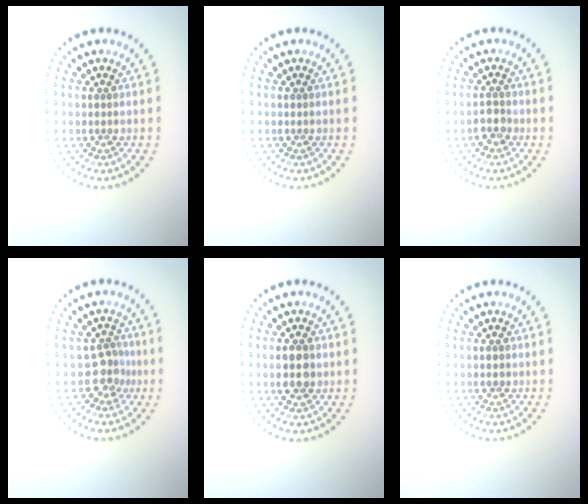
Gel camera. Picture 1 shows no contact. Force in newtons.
{"total": 0.0}
{"total": 1.7, "press": 1.4, "slide": 0.8}
{"total": 2.3, "press": 1.7, "slide": 1.5}
{"total": 2.5, "press": 2.5, "slide": 0.1}
{"total": 0.8, "press": 0.8, "slide": 0.0}